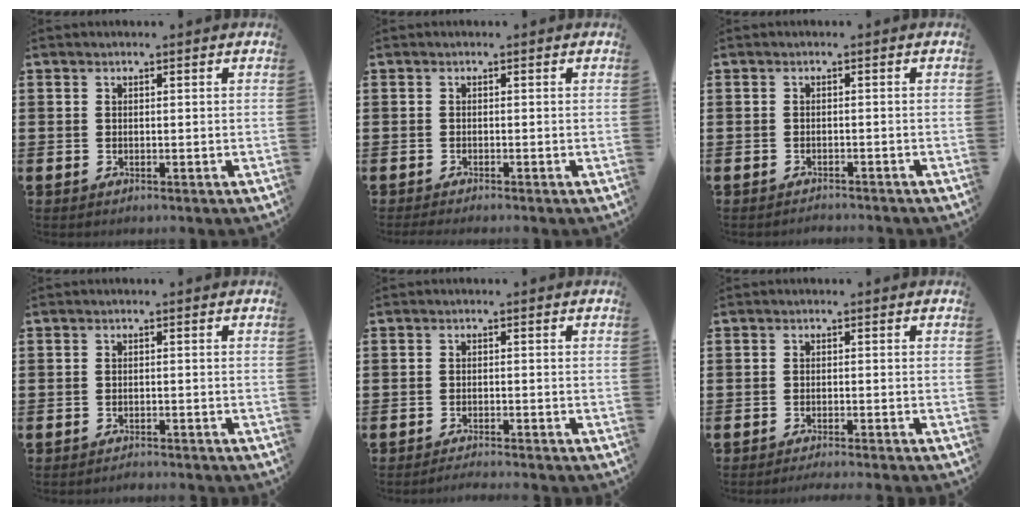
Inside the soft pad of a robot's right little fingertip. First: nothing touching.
{"total": 0.6, "force": [-0.5, 0.0, 0.3], "torque": [-0.004, -0.002, -0.010]}
{"total": 0.9, "force": [-0.9, 0.0, -0.1], "torque": [-0.002, 0.001, -0.020]}
{"total": 1.0, "force": [-1.0, -0.1, -0.1], "torque": [-0.001, 0.002, -0.021]}
{"total": 1.2, "force": [-1.1, -0.2, 0.1], "torque": [-0.003, 0.002, -0.023]}
{"total": 1.0, "force": [-1.0, -0.3, 0.2], "torque": [-0.001, 0.000, -0.020]}